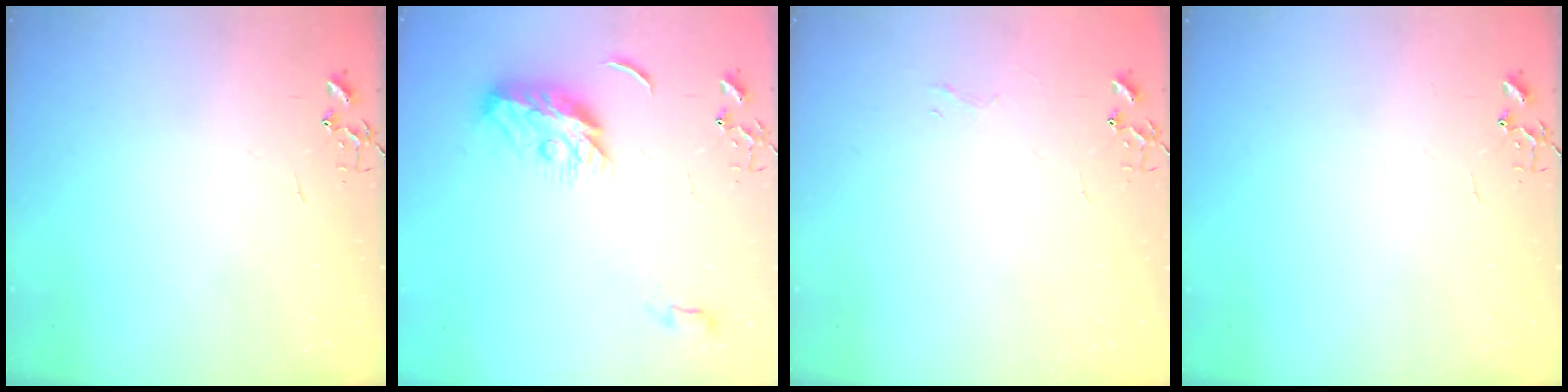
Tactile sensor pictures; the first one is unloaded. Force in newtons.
{"total": 10.2, "press": 10.2, "slide": 0.1}
{"total": 3.3, "press": 3.3, "slide": 0.3}
{"total": 0.0}